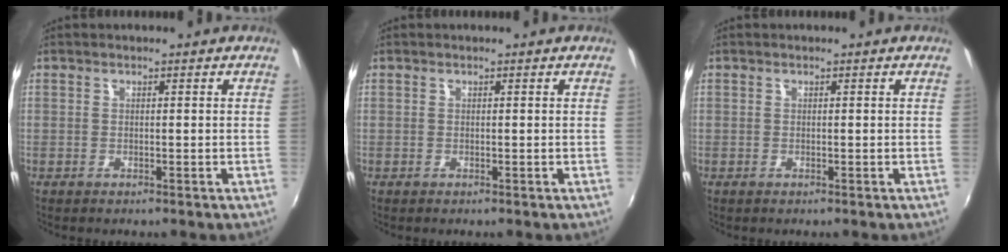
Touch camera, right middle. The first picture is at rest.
{"total": 0.0}
{"total": 0.0}